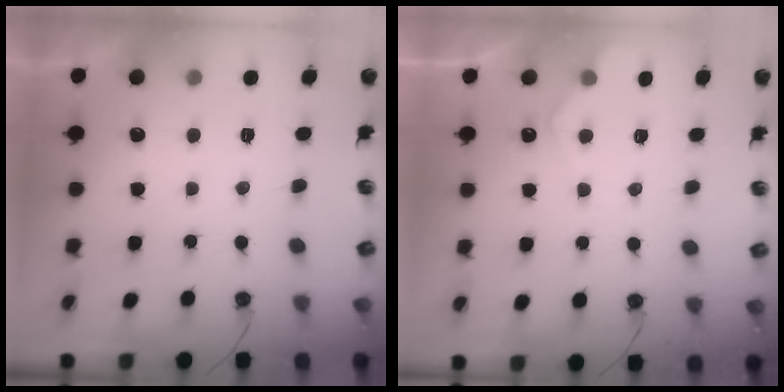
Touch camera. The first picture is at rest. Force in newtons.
{"total": 5.5, "press": 5.5, "slide": 0.7}